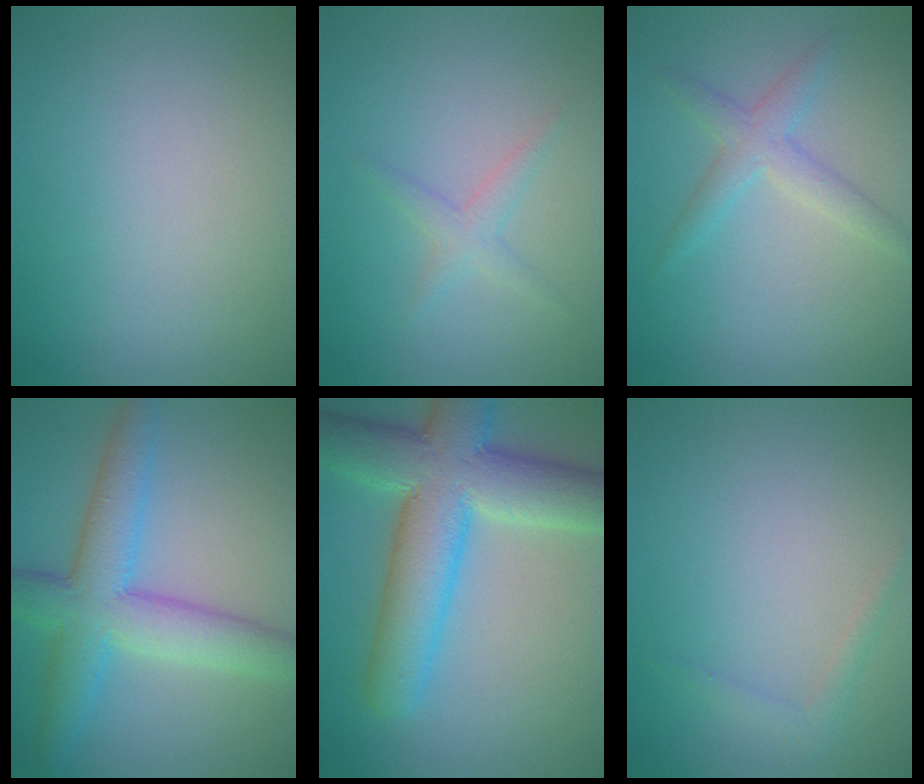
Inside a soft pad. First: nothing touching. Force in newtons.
{"total": 1.6, "press": 1.6, "slide": 0.1}
{"total": 2.5, "press": 2.5, "slide": 0.2}
{"total": 7.2, "press": 7.2, "slide": 0.2}
{"total": 10.3, "press": 10.3, "slide": 0.5}
{"total": 1.1, "press": 1.1, "slide": 0.1}